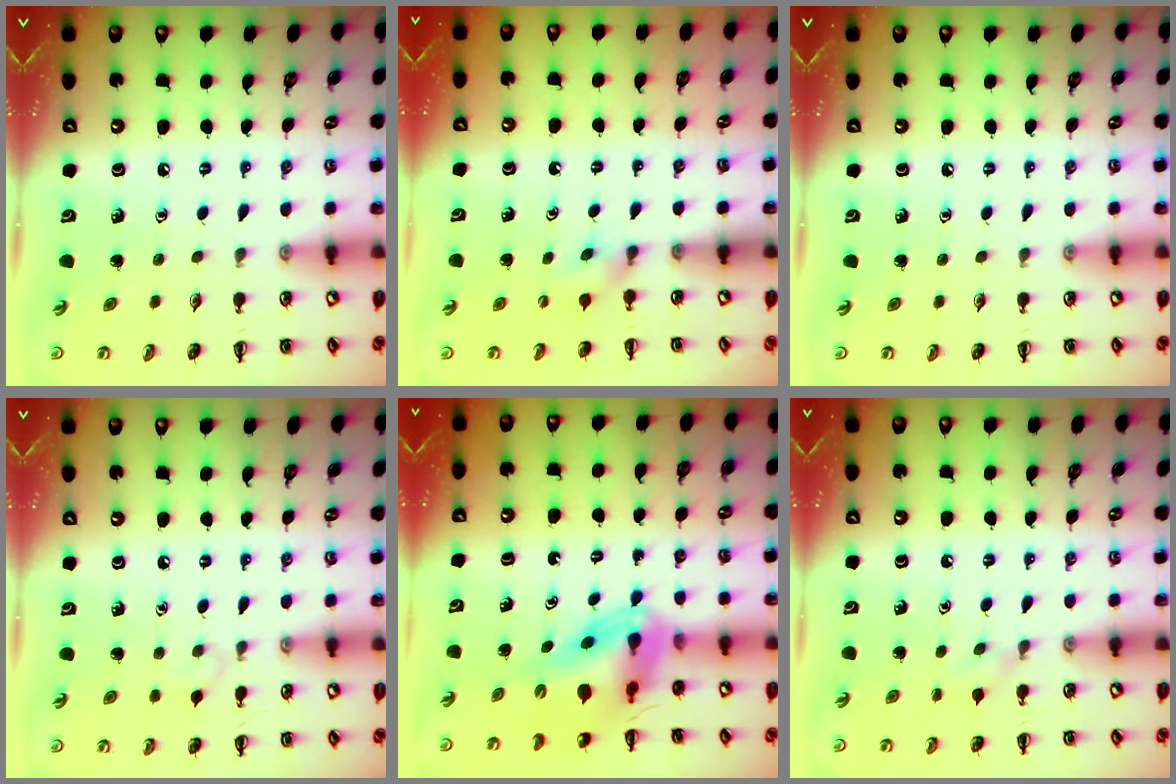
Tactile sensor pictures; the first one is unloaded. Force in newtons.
{"total": 3.3, "press": 3.1, "slide": 1.3}
{"total": 0.0}
{"total": 3.5, "press": 3.2, "slide": 1.2}
{"total": 12.8, "press": 12.1, "slide": 4.3}
{"total": 4.2, "press": 3.9, "slide": 1.6}